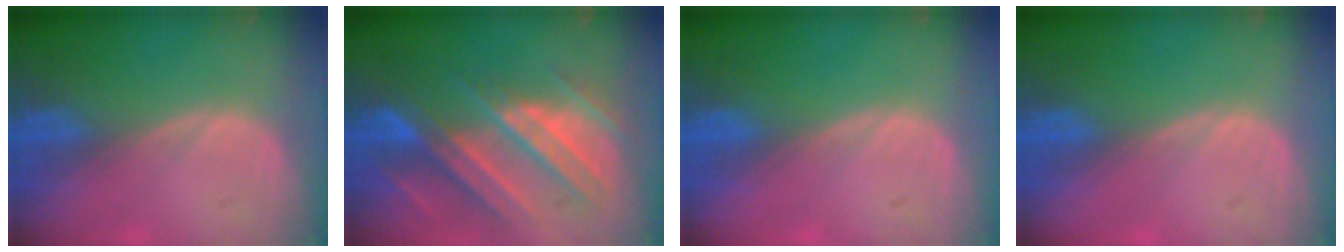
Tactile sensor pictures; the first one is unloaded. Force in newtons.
{"total": 11.1, "press": 9.8, "slide": 5.0}
{"total": 0.0}
{"total": 0.0}